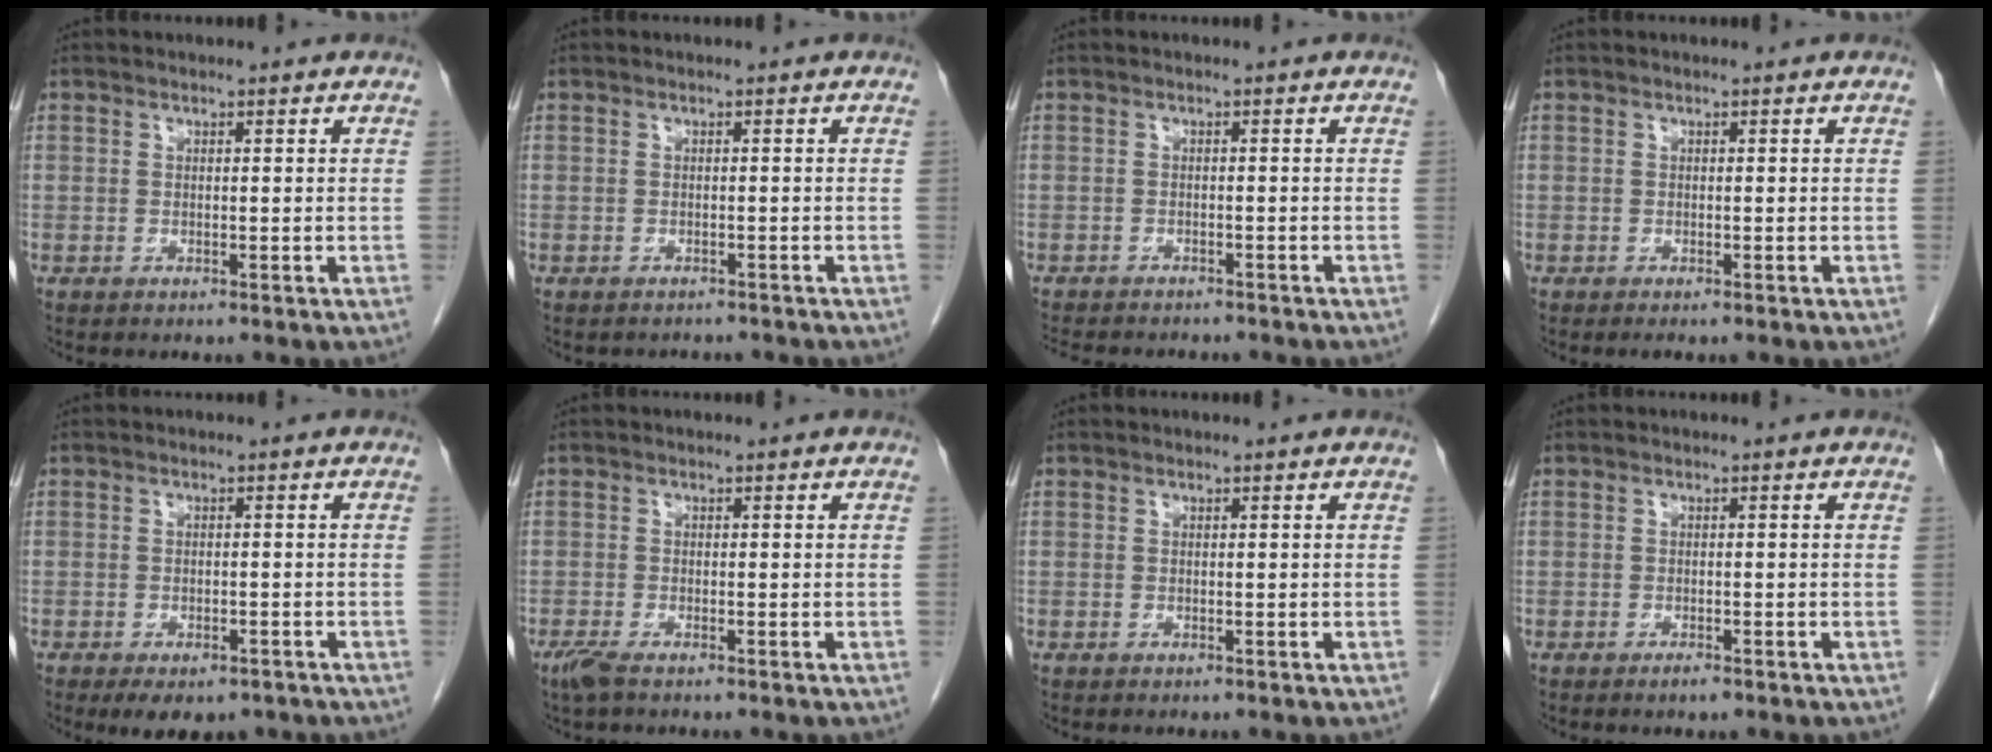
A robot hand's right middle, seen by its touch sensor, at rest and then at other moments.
{"total": 2.2, "force": [-2.1, 0.8, 0.0], "torque": [0.000, -0.001, -0.026]}
{"total": 9.2, "force": [-8.1, 2.5, 3.5], "torque": [-0.056, -0.004, -0.105]}
{"total": 0.7, "force": [-0.6, 0.1, 0.4], "torque": [-0.008, -0.003, -0.007]}
{"total": 6.2, "force": [-4.4, 3.0, 3.2], "torque": [-0.038, -0.003, -0.060]}
{"total": 2.1, "force": [-1.5, 0.4, 1.4], "torque": [-0.039, -0.008, -0.031]}
{"total": 0.0}
{"total": 1.1, "force": [-0.8, 0.2, 0.7], "torque": [-0.014, -0.002, -0.010]}